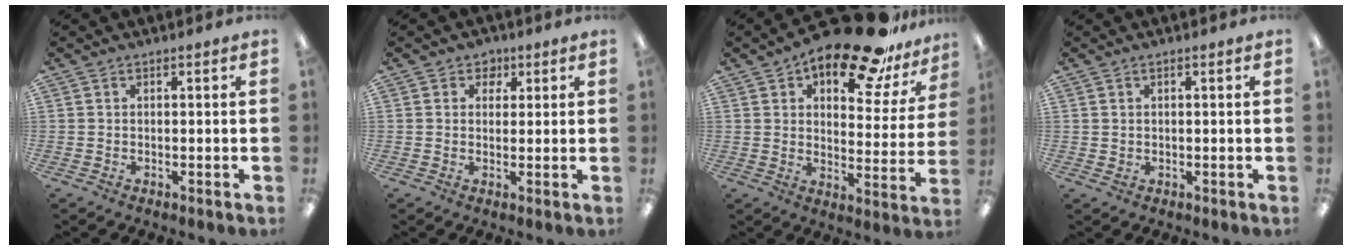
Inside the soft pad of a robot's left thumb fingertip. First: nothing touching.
{"total": 2.9, "force": [1.4, 2.4, 0.6], "torque": [-0.002, -0.001, 0.022]}
{"total": 17.8, "force": [13.7, 6.4, 9.5], "torque": [-0.140, -0.090, 0.229]}
{"total": 0.7, "force": [0.4, 0.6, 0.3], "torque": [-0.005, 0.004, 0.006]}